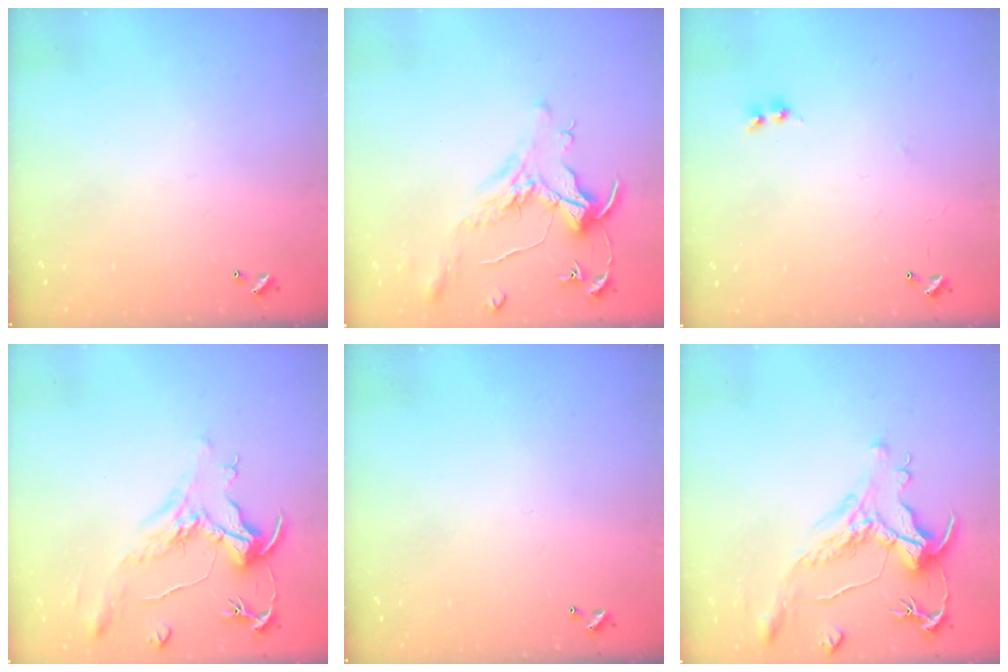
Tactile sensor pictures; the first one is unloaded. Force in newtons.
{"total": 1.5, "press": 1.3, "slide": 0.7}
{"total": 1.6, "press": 1.5, "slide": 0.4}
{"total": 2.2, "press": 1.7, "slide": 1.3}
{"total": 0.0}
{"total": 1.4, "press": 0.7, "slide": 1.2}